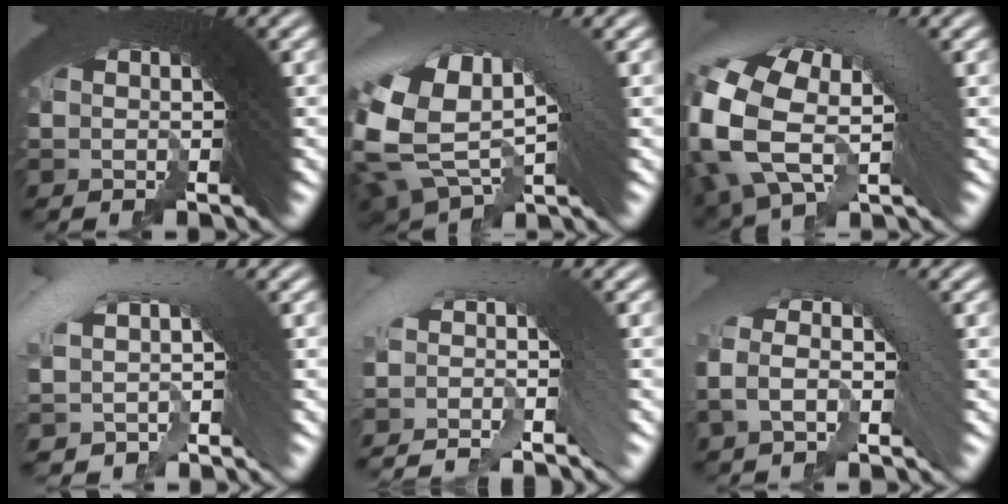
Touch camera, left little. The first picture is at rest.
{"total": 8.8, "force": [0.3, 6.4, 5.9], "torque": [-0.129, -0.010, 0.018]}
{"total": 9.0, "force": [0.7, 6.1, 6.5], "torque": [-0.141, 0.000, 0.014]}
{"total": 2.8, "force": [0.0, 1.4, 2.4], "torque": [-0.046, 0.018, 0.009]}
{"total": 3.5, "force": [-1.5, 1.4, 2.8], "torque": [-0.025, 0.022, -0.031]}
{"total": 3.2, "force": [0.0, 1.8, 2.7], "torque": [-0.034, 0.019, -0.007]}